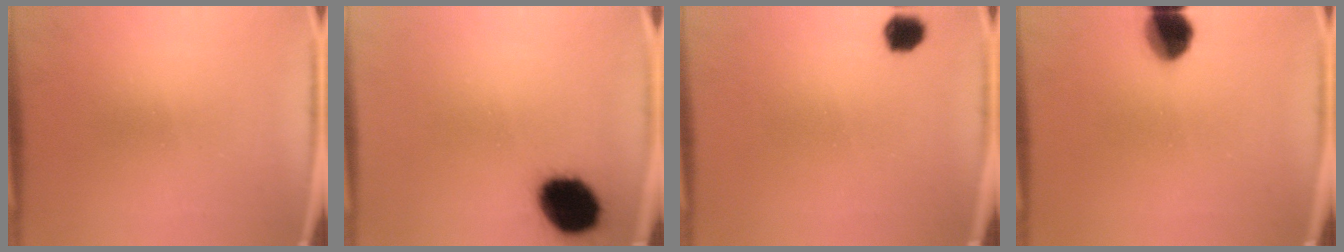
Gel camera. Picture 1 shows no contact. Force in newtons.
{"total": 14.7}
{"total": 3.3}
{"total": 8.4}